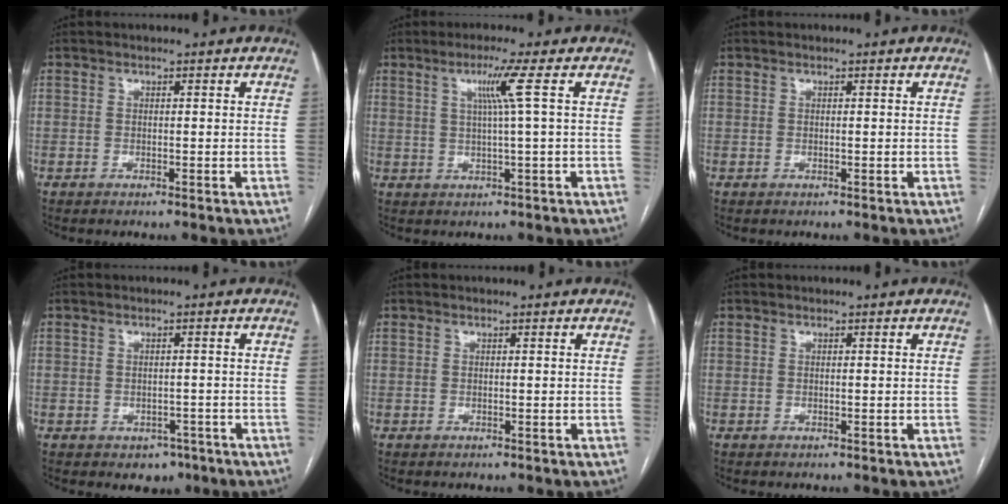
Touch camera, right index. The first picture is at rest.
{"total": 4.8, "force": [1.5, -1.5, 4.3], "torque": [-0.084, 0.000, 0.029]}
{"total": 0.0}
{"total": 3.1, "force": [-1.7, 2.4, 1.2], "torque": [-0.007, 0.007, -0.014]}
{"total": 0.0}
{"total": 0.0}